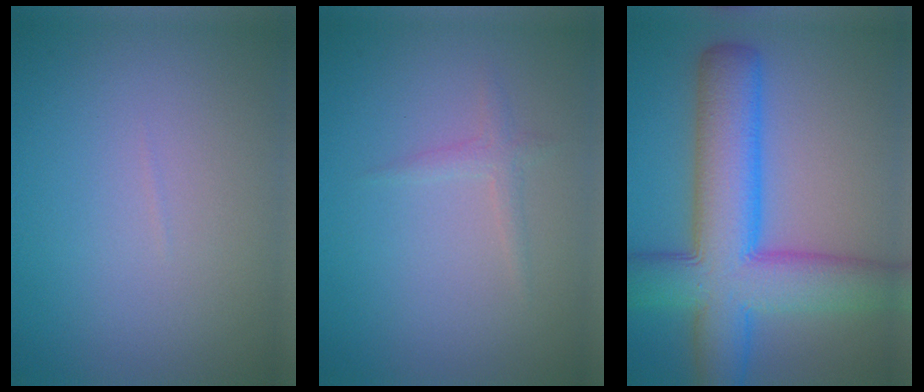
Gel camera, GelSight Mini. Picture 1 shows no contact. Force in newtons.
{"total": 1.1, "press": 1.0, "slide": 0.1}
{"total": 11.2, "press": 11.2, "slide": 0.2}